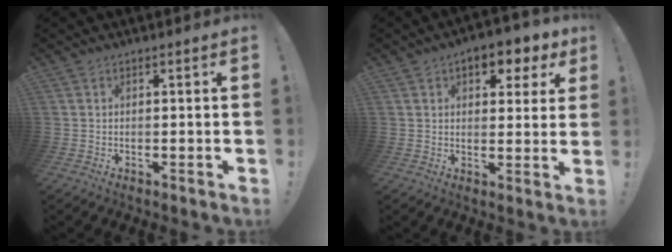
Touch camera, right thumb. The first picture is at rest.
{"total": 7.3, "force": [3.6, 4.3, 4.7], "torque": [-0.051, -0.017, 0.060]}